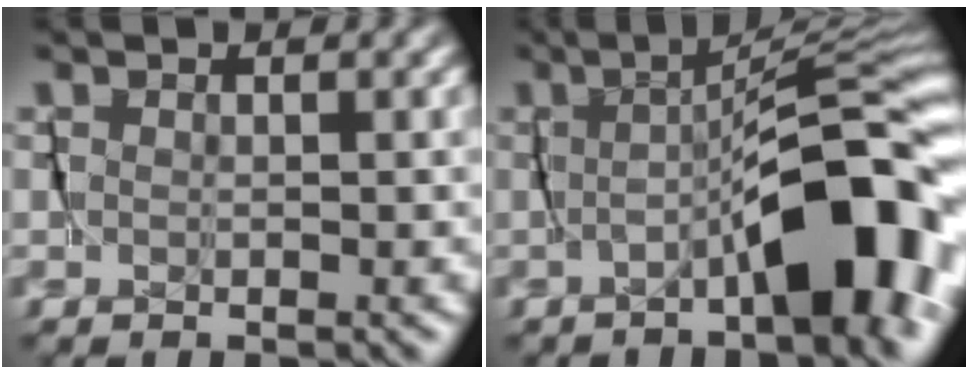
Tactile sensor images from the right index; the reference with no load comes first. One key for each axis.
{"total": 6.7, "fx": -2.8, "fy": 0.2, "fz": 6.1, "tx": -0.062, "ty": 0.013, "tz": -0.042}